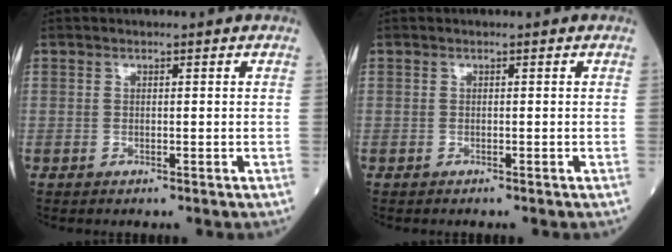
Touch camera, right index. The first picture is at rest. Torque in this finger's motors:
{"motor_torque": [-0.04, -0.01, -0.03, -0.01]}